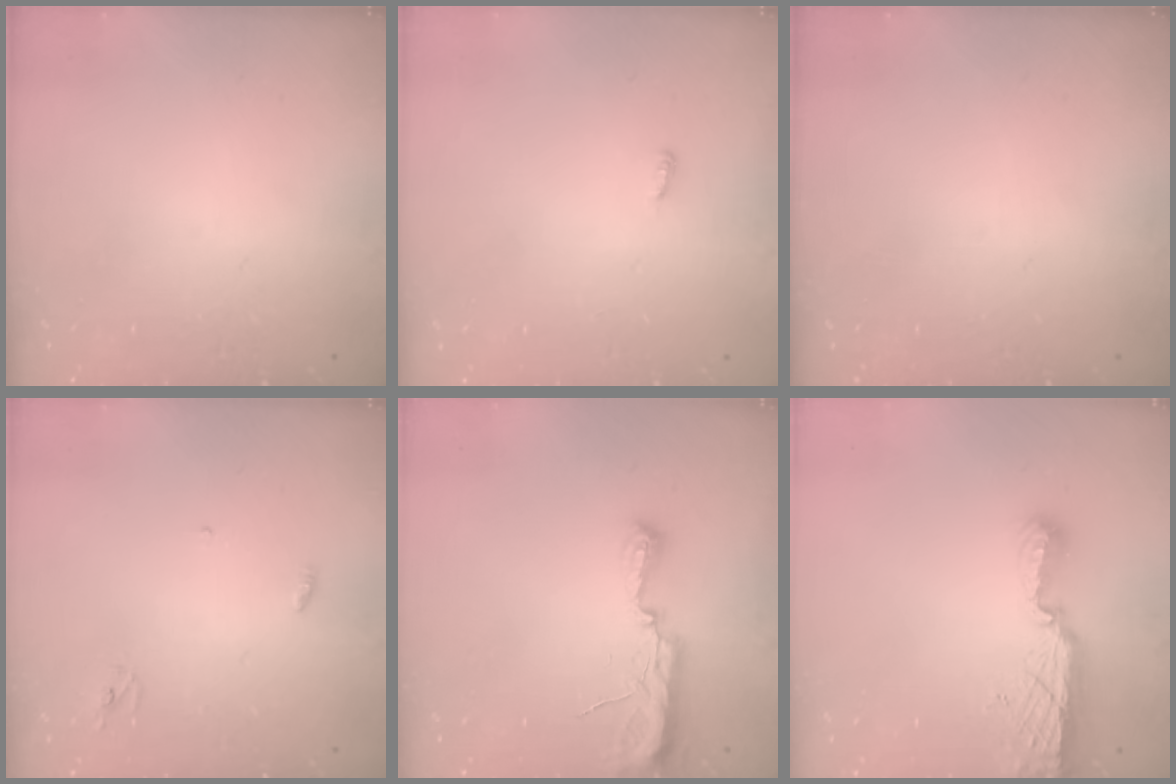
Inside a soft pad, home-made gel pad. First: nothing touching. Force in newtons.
{"total": 2.6, "press": 2.6, "slide": 0.2}
{"total": 0.0}
{"total": 2.8, "press": 2.8, "slide": 0.2}
{"total": 7.4, "press": 7.4, "slide": 0.7}
{"total": 11.4, "press": 10.2, "slide": 4.9}